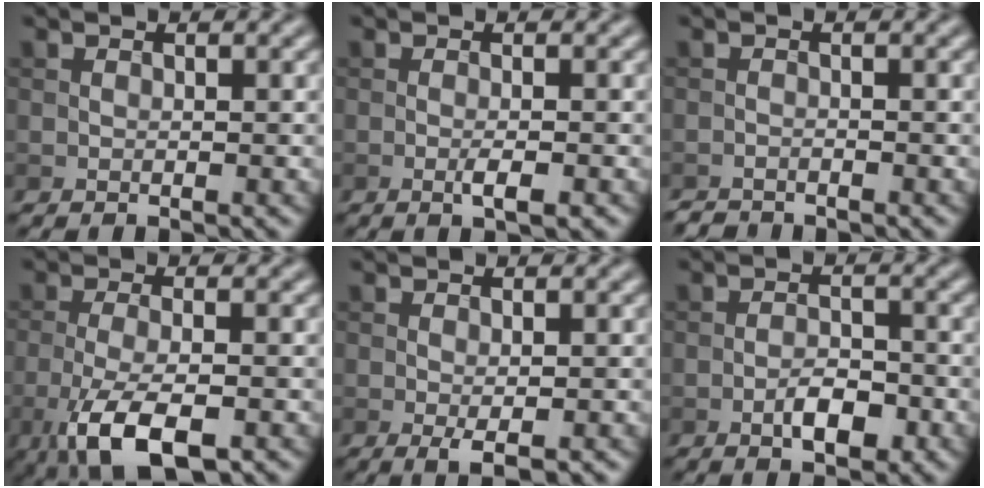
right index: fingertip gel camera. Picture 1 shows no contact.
{"total": 1.8, "force": [-0.7, 0.3, 1.6], "torque": [-0.028, -0.001, -0.013]}
{"total": 1.4, "force": [-1.4, 0.2, 0.1], "torque": [0.002, -0.003, -0.027]}
{"total": 6.7, "force": [-3.0, 2.5, 5.5], "torque": [-0.116, -0.014, -0.055]}
{"total": 1.5, "force": [-0.4, 0.3, 1.4], "torque": [-0.025, -0.005, -0.006]}
{"total": 3.2, "force": [-1.5, 1.4, 2.5], "torque": [-0.039, 0.003, -0.026]}